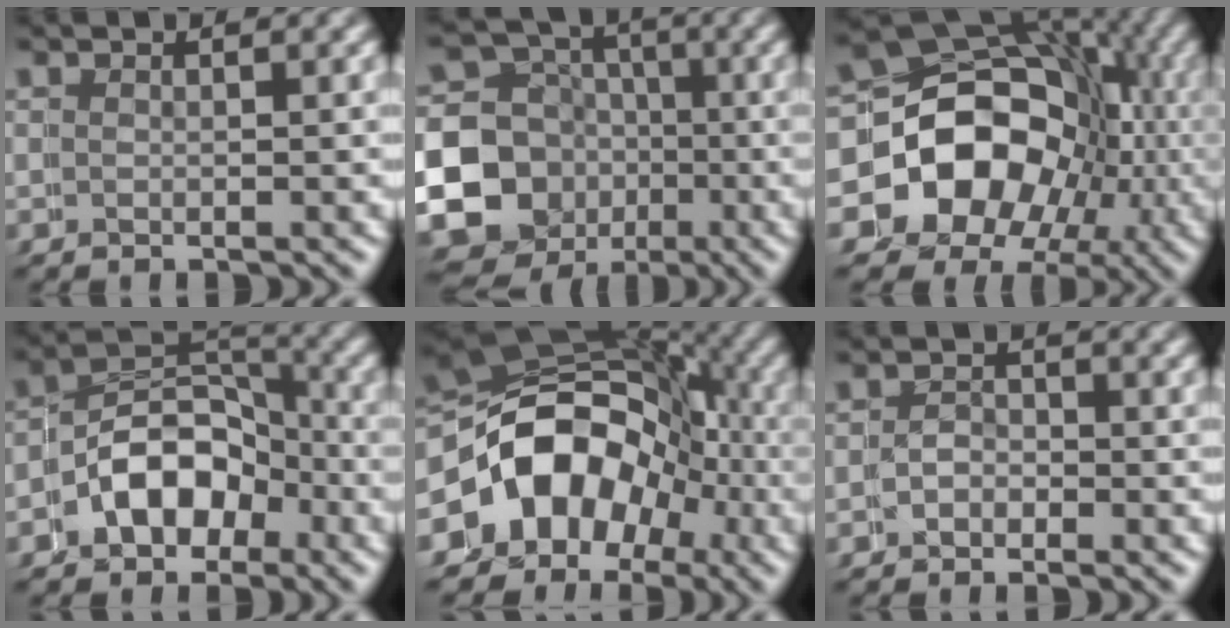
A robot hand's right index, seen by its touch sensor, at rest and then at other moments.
{"total": 17.7, "force": [-5.3, 16.4, 3.8], "torque": [-0.125, -0.072, -0.104]}
{"total": 18.4, "force": [-1.2, 15.8, 9.3], "torque": [-0.200, -0.052, -0.015]}
{"total": 5.2, "force": [-2.0, 4.3, 2.2], "torque": [-0.039, -0.005, -0.042]}
{"total": 15.6, "force": [-0.4, 13.0, 8.6], "torque": [-0.172, -0.031, -0.011]}
{"total": 1.4, "force": [-0.7, 0.8, -0.9], "torque": [0.011, -0.006, -0.018]}